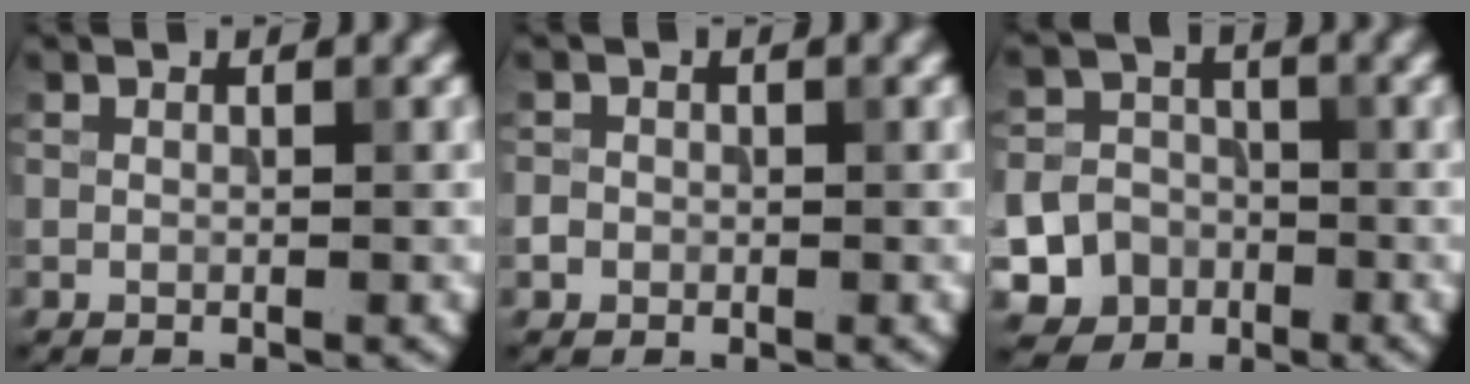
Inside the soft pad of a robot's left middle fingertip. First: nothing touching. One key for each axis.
{"total": 1.0, "fx": -0.4, "fy": 0.9, "fz": 0.2, "tx": 0.001, "ty": -0.001, "tz": -0.008}
{"total": 7.6, "fx": -3.7, "fy": 6.5, "fz": 1.5, "tx": -0.010, "ty": -0.014, "tz": -0.080}